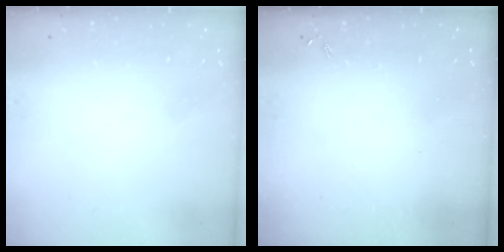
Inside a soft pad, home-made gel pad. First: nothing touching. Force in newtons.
{"total": 0.0}